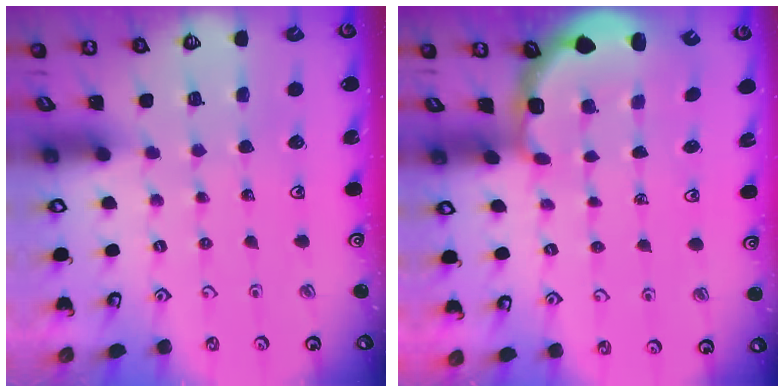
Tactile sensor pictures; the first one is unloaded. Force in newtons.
{"total": 2.7, "press": 2.1, "slide": 1.7}